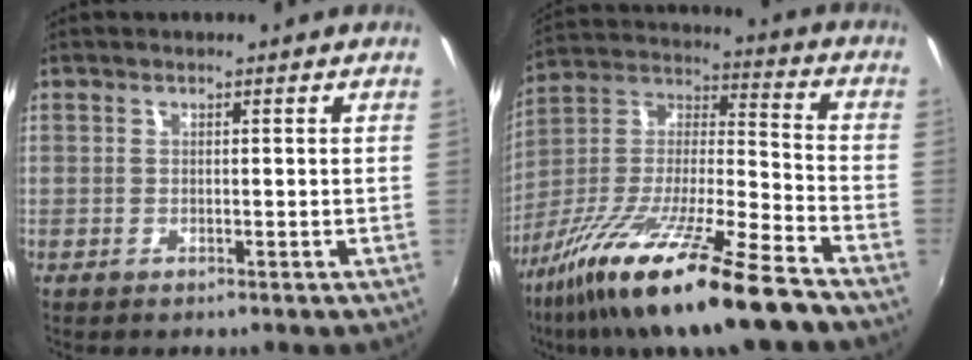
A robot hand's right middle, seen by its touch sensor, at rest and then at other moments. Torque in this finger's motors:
{"motor_torque": [1.58, -0.56, 1.05, 0.21]}